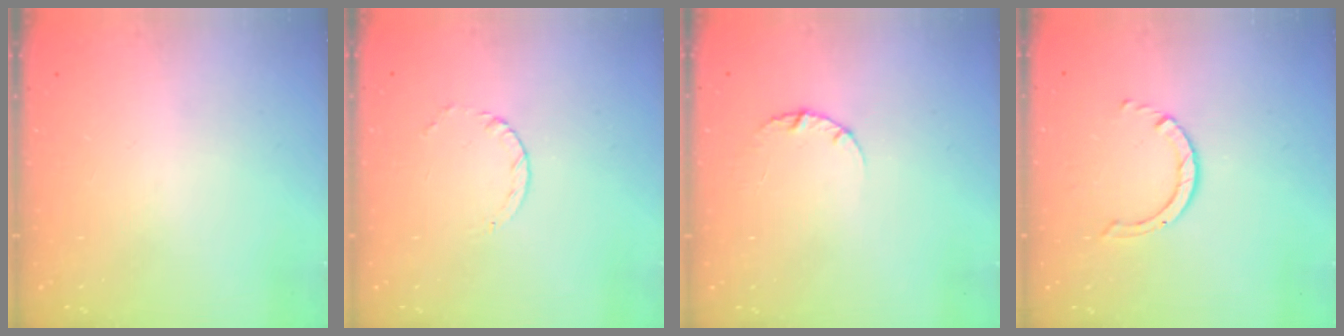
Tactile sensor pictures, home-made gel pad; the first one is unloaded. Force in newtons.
{"total": 2.4, "press": 2.4, "slide": 0.3}
{"total": 2.6, "press": 2.6, "slide": 0.3}
{"total": 1.4, "press": 1.4, "slide": 0.2}